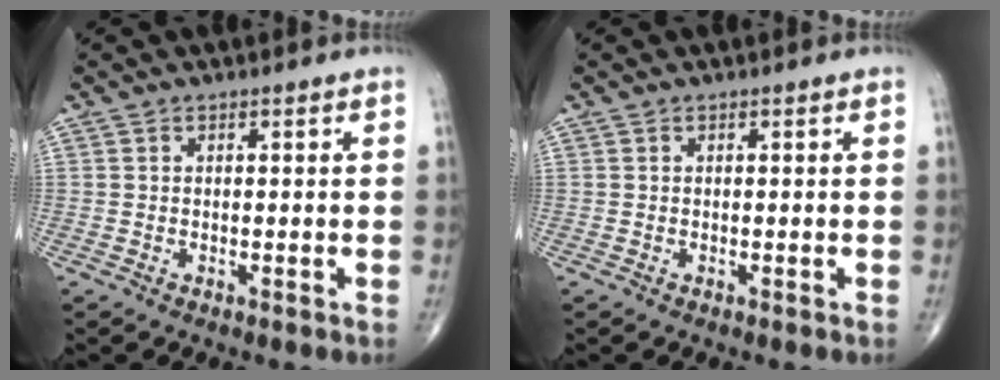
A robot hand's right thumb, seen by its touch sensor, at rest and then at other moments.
{"total": 0.0}